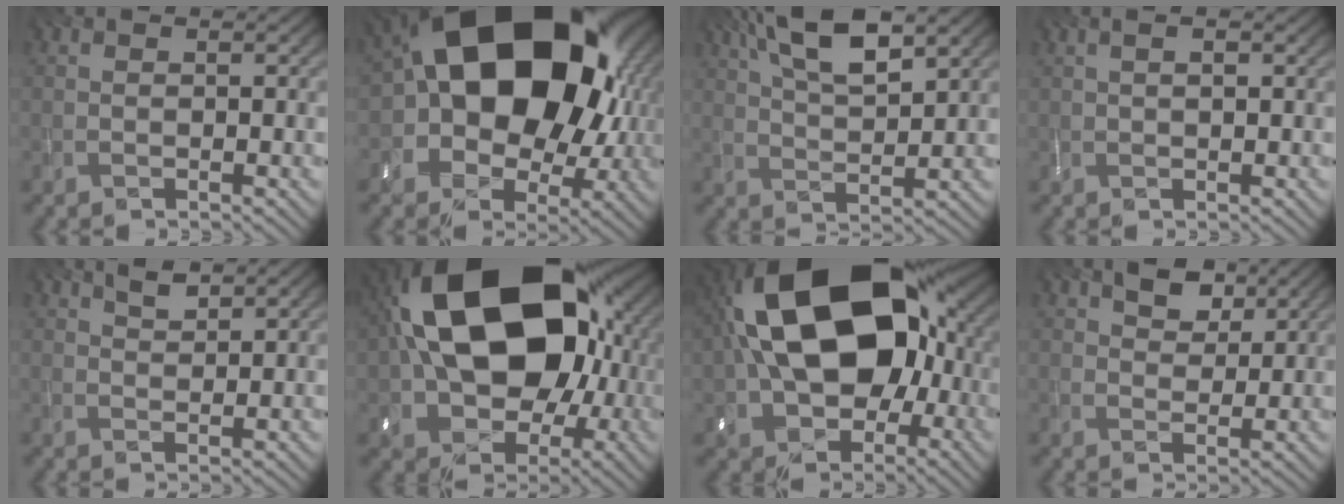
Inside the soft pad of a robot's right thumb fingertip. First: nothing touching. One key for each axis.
{"total": 21.3, "fx": 3.4, "fy": 15.5, "fz": 14.2, "tx": -0.248, "ty": -0.024, "tz": 0.073}
{"total": 9.8, "fx": 5.5, "fy": 3.2, "fz": 7.4, "tx": -0.152, "ty": 0.013, "tz": 0.106}
{"total": 1.7, "fx": 0.6, "fy": 0.4, "fz": 1.6, "tx": -0.028, "ty": 0.002, "tz": 0.014}
{"total": 2.1, "fx": 1.6, "fy": 0.6, "fz": 1.2, "tx": -0.026, "ty": 0.001, "tz": 0.033}
{"total": 21.7, "fx": 3.2, "fy": 14.6, "fz": 15.8, "tx": -0.279, "ty": -0.001, "tz": 0.057}
{"total": 21.0, "fx": 1.4, "fy": 13.5, "fz": 16.1, "tx": -0.288, "ty": 0.008, "tz": 0.009}
{"total": 4.3, "fx": 2.6, "fy": 2.5, "fz": 2.3, "tx": -0.042, "ty": -0.001, "tz": 0.043}